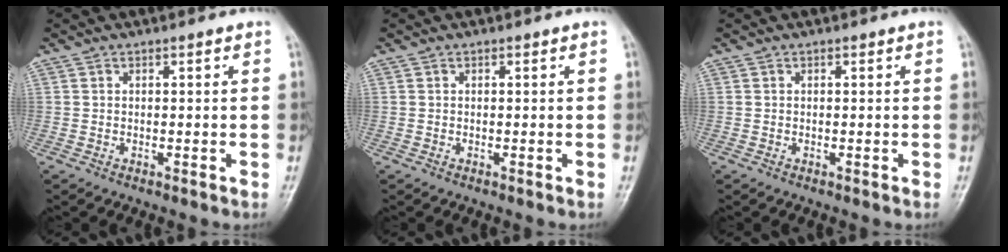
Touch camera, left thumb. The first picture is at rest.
{"total": 0.0}
{"total": 0.0}